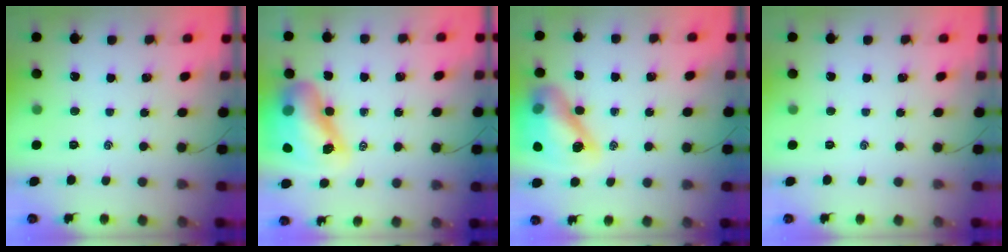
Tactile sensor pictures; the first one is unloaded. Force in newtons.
{"total": 16.1, "press": 15.4, "slide": 4.7}
{"total": 15.5, "press": 14.9, "slide": 4.1}
{"total": 0.0}